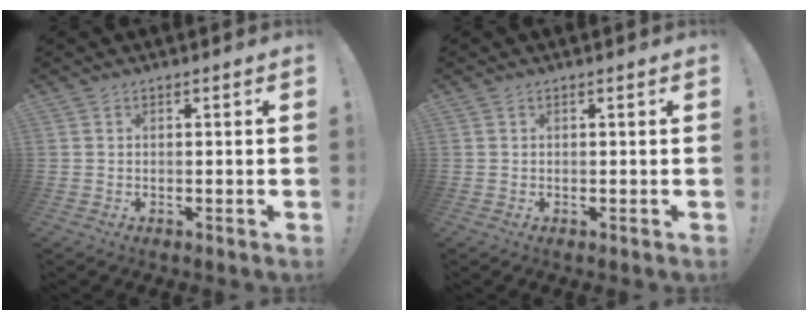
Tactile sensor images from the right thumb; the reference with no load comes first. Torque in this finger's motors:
{"motor_torque": [0.00, 0.02, -0.04, 0.03, 0.00]}